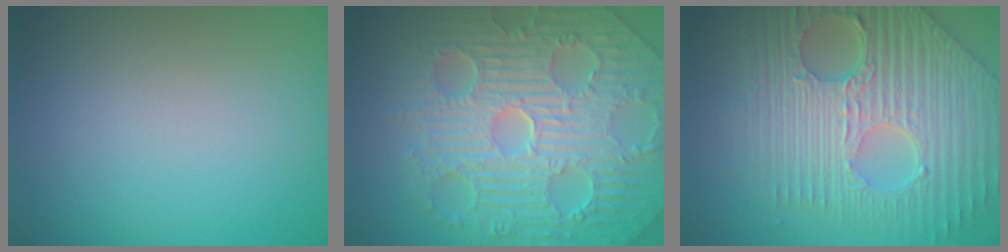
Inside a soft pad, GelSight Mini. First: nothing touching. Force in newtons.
{"total": 11.5, "press": 7.5, "slide": 8.7}
{"total": 10.6, "press": 7.2, "slide": 7.8}